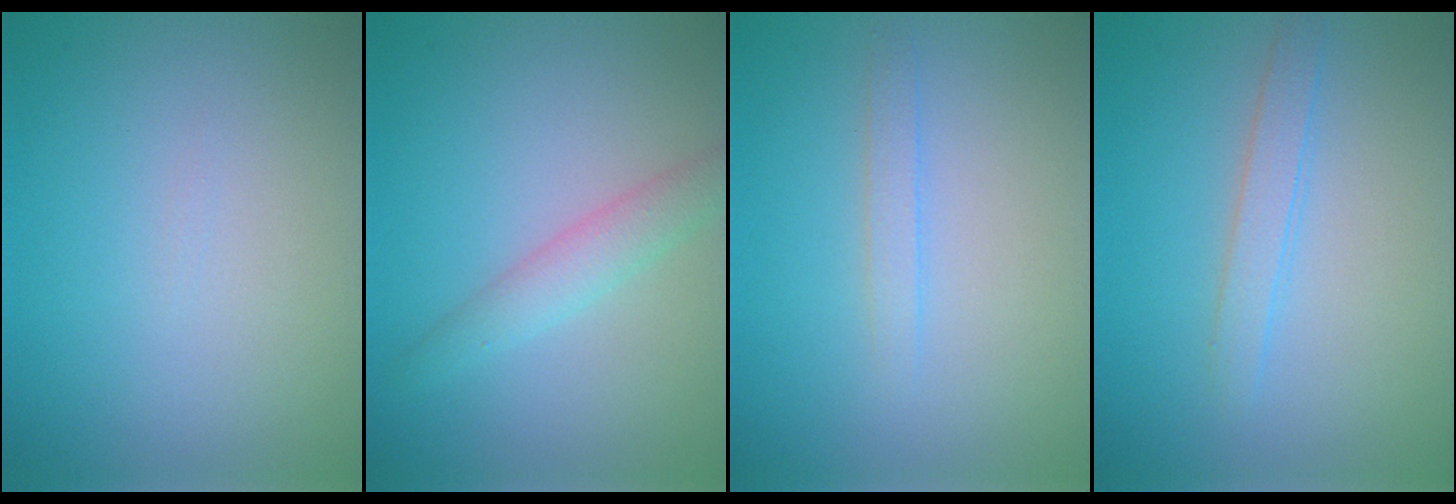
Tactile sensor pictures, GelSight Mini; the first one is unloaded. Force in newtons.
{"total": 2.4, "press": 2.4, "slide": 0.0}
{"total": 1.2, "press": 1.2, "slide": 0.1}
{"total": 1.9, "press": 1.9, "slide": 0.1}